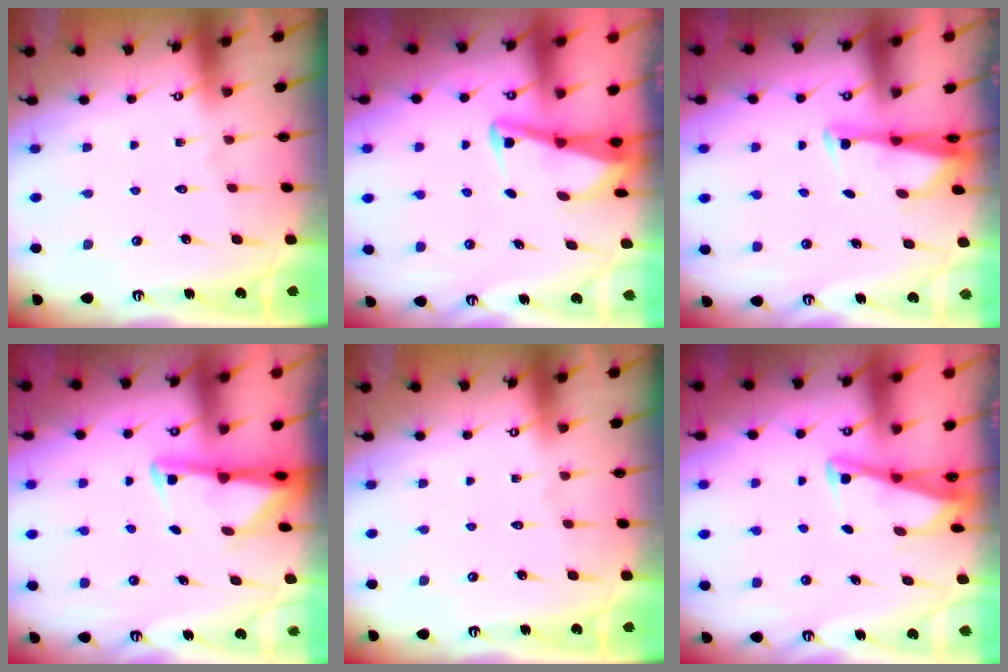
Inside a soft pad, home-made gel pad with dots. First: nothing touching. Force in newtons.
{"total": 3.3, "press": 3.3, "slide": 0.3}
{"total": 2.9, "press": 2.8, "slide": 0.7}
{"total": 2.8, "press": 2.7, "slide": 0.7}
{"total": 0.0}
{"total": 2.7, "press": 2.7, "slide": 0.4}